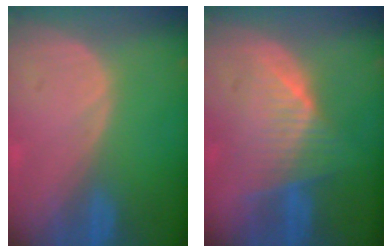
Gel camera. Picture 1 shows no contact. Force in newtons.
{"total": 7.5, "press": 6.7, "slide": 3.3}